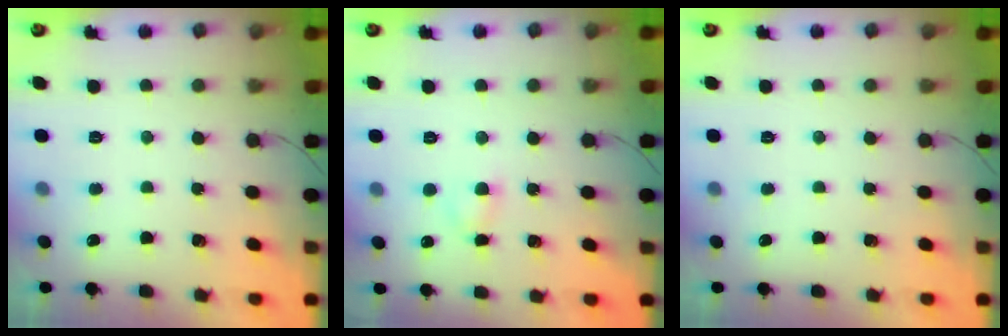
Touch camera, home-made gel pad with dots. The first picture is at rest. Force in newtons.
{"total": 2.9, "press": 2.7, "slide": 1.1}
{"total": 0.0}